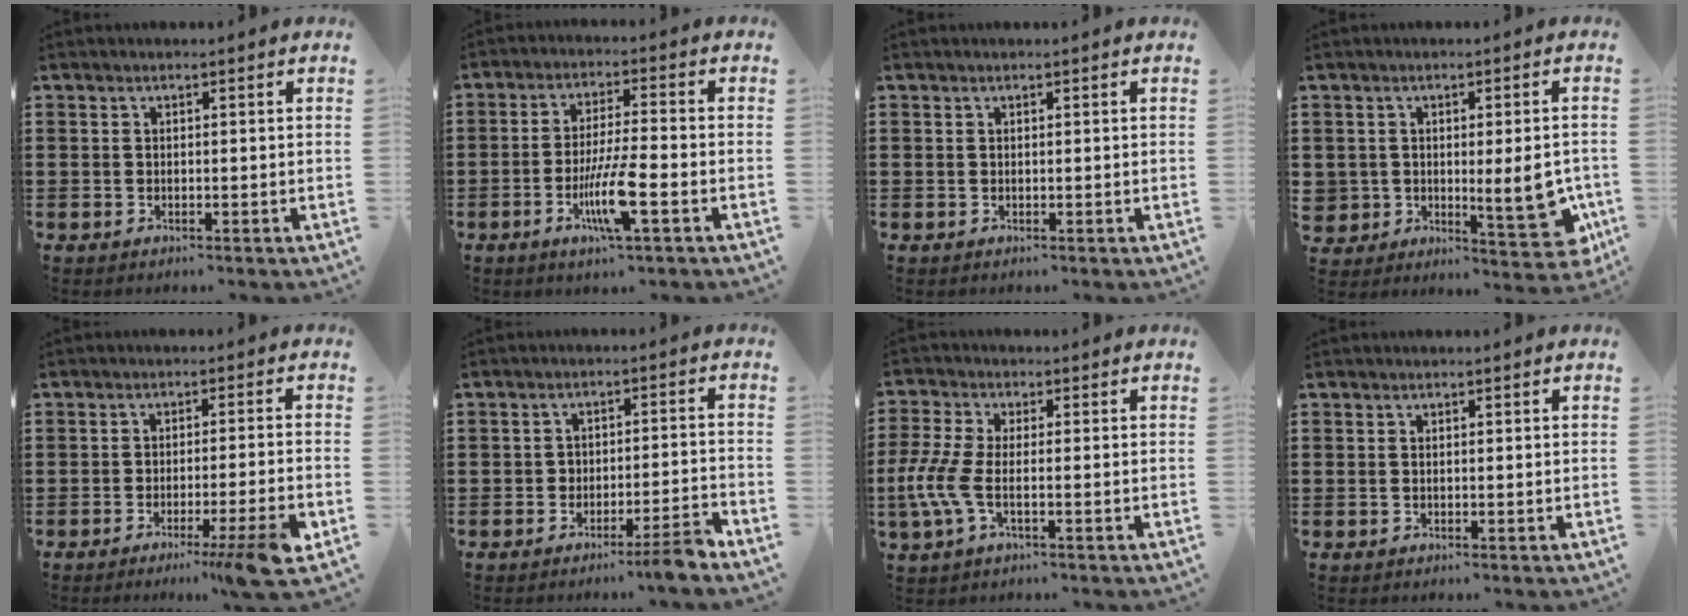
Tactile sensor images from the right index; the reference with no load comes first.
{"total": 8.2, "force": [-3.2, 0.9, 7.4], "torque": [-0.146, -0.014, -0.059]}
{"total": 0.0}
{"total": 6.3, "force": [-0.9, 3.9, 4.9], "torque": [-0.075, 0.006, -0.012]}
{"total": 6.8, "force": [-3.9, -0.5, 5.6], "torque": [-0.084, -0.015, -0.065]}
{"total": 3.9, "force": [-3.5, -0.1, 1.8], "torque": [-0.028, -0.003, -0.067]}
{"total": 5.8, "force": [-1.6, 2.4, 5.1], "torque": [-0.137, -0.014, -0.040]}
{"total": 0.0}